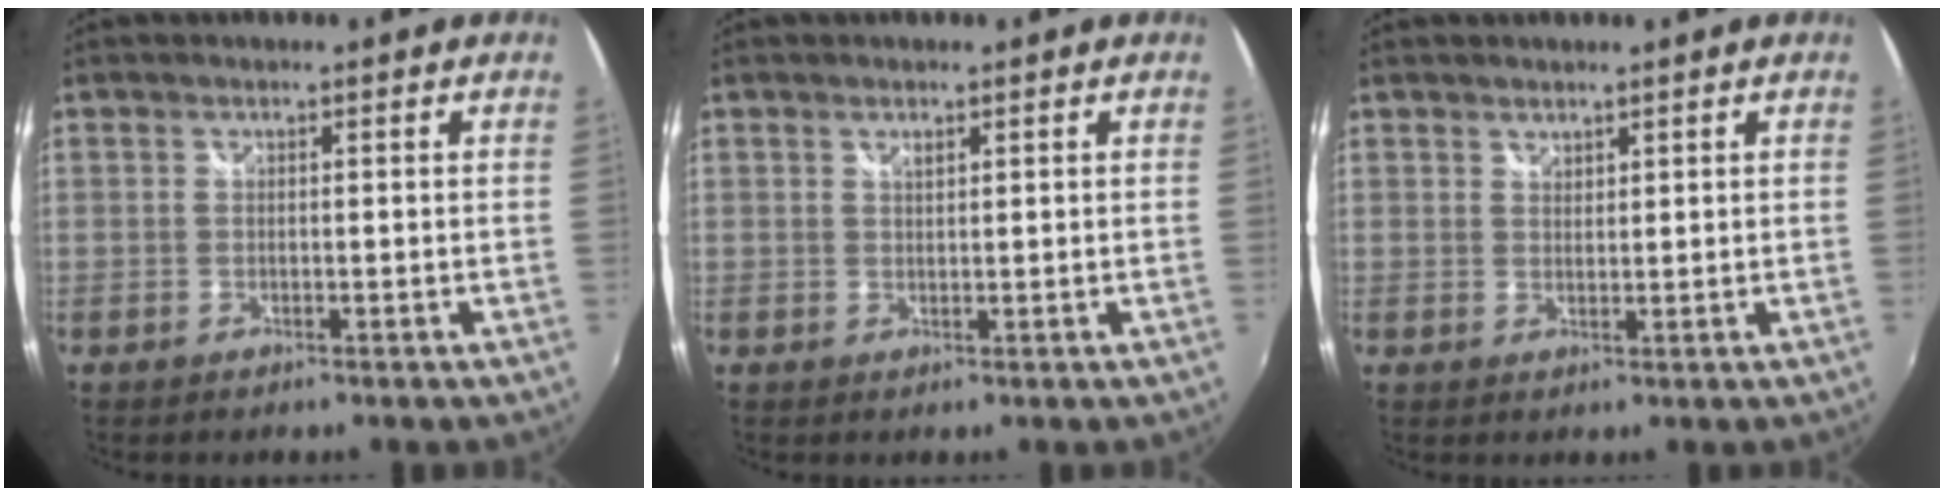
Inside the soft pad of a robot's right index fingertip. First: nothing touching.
{"total": 0.9, "force": [0.7, 0.4, 0.5], "torque": [-0.006, 0.001, 0.012]}
{"total": 1.4, "force": [1.3, 0.5, 0.0], "torque": [0.004, 0.001, 0.023]}